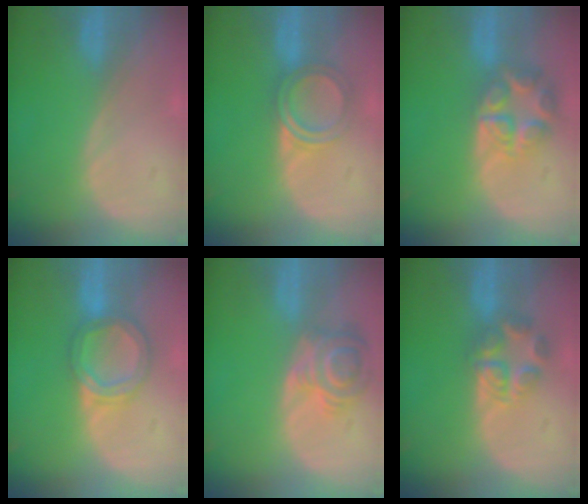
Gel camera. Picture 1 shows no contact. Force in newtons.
{"total": 4.9, "press": 4.6, "slide": 1.4}
{"total": 7.9, "press": 6.9, "slide": 3.8}
{"total": 6.3, "press": 5.8, "slide": 2.6}
{"total": 6.1, "press": 6.1, "slide": 0.3}
{"total": 5.6, "press": 5.5, "slide": 1.1}